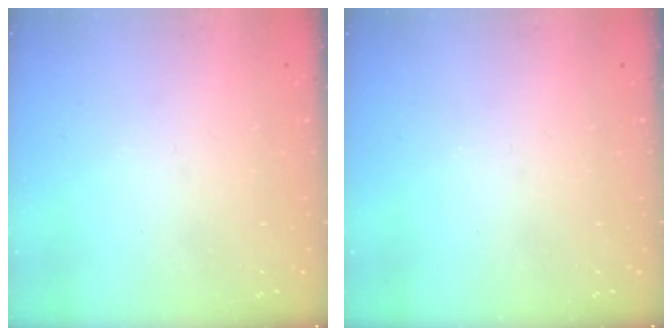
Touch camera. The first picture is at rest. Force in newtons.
{"total": 0.0}